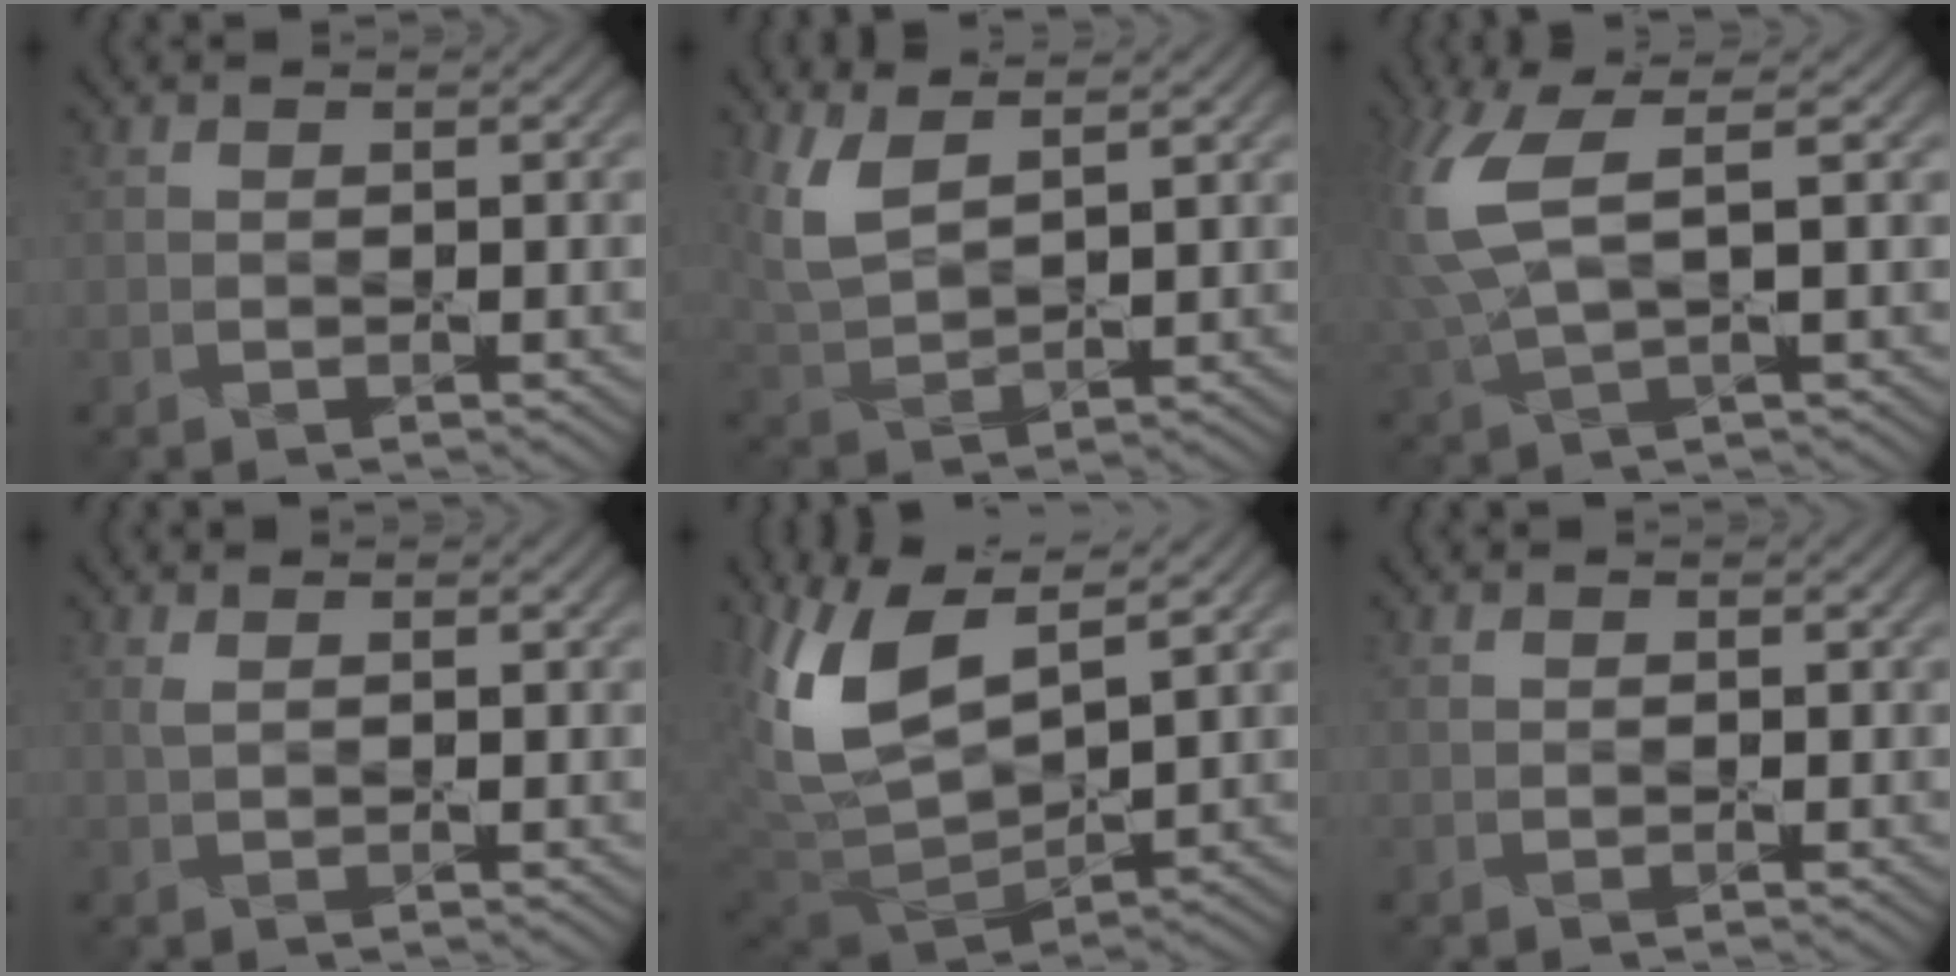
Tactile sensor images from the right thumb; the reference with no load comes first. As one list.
[{"total": 7.2, "force": [4.1, 2.9, 5.1], "torque": [-0.133, 0.000, 0.087]}, {"total": 8.9, "force": [2.7, 3.1, 7.9], "torque": [-0.208, 0.009, 0.054]}, {"total": 1.5, "force": [1.0, 0.5, 1.0], "torque": [-0.030, -0.002, 0.022]}, {"total": 13.2, "force": [6.1, 5.7, 10.2], "torque": [-0.245, 0.002, 0.117]}, {"total": 0.8, "force": [0.5, 0.5, 0.4], "torque": [-0.010, -0.002, 0.012]}]